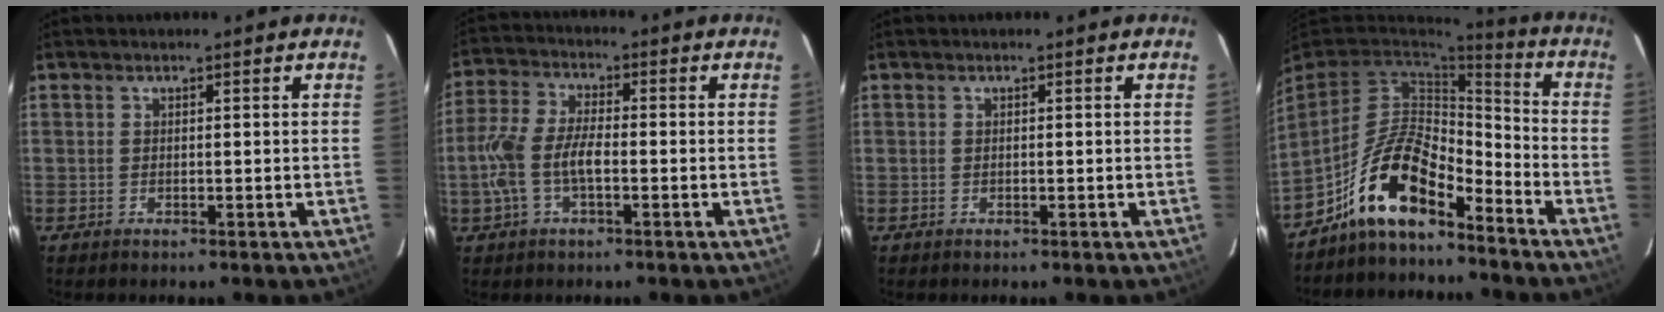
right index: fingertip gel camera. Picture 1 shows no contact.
{"total": 9.1, "force": [-2.1, 4.0, 7.8], "torque": [-0.173, 0.007, -0.041]}
{"total": 0.0}
{"total": 12.9, "force": [-9.0, 4.6, 8.0], "torque": [-0.166, 0.011, -0.172]}